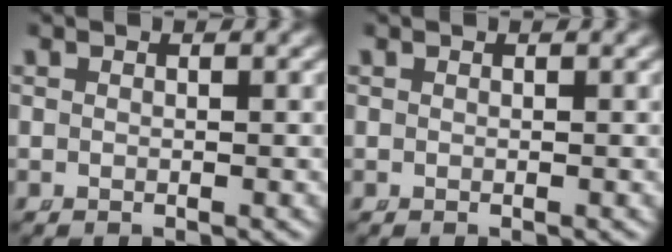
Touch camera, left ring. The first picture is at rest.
{"total": 0.0}